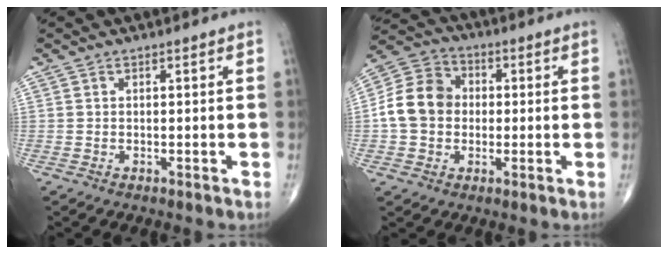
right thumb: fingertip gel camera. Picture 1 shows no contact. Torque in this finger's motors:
{"motor_torque": [0.75, 2.54, 0.69, -0.56, 0.11]}